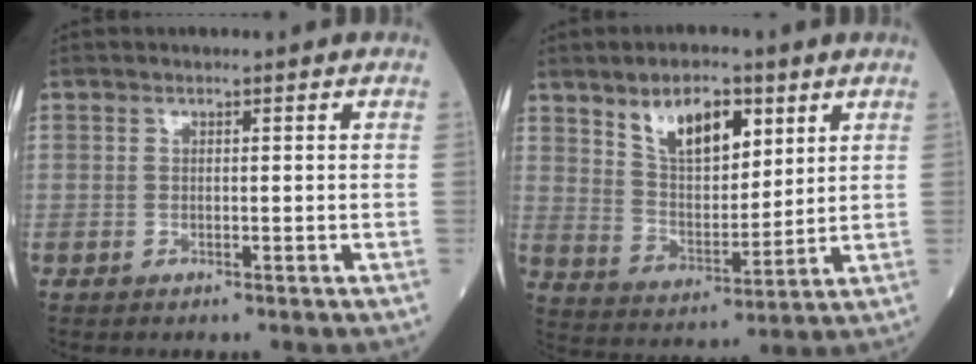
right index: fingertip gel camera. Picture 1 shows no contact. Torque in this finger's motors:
{"motor_torque": [1.07, 1.07, 0.19, 0.09]}